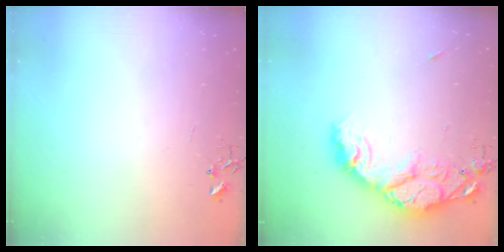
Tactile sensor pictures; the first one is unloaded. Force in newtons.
{"total": 15.3, "press": 15.2, "slide": 1.3}